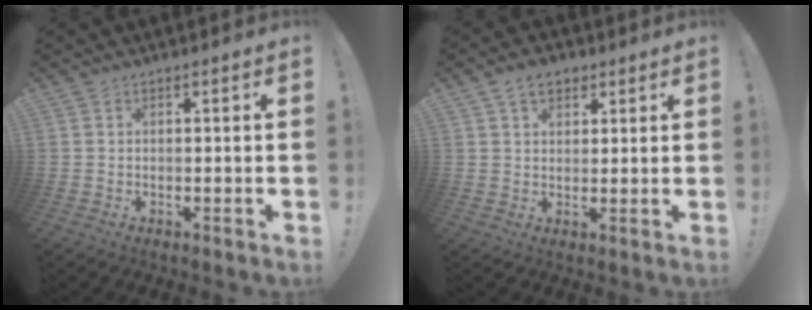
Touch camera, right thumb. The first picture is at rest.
{"total": 6.3, "force": [3.5, 4.2, 3.2], "torque": [-0.046, -0.007, 0.064]}